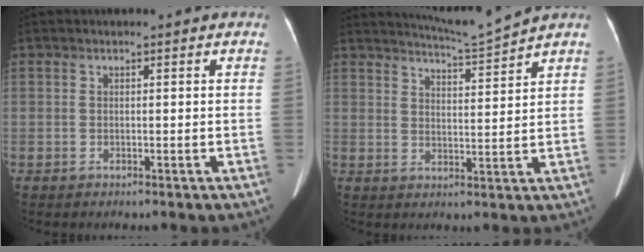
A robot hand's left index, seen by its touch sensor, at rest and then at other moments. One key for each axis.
{"total": 6.0, "fx": 5.6, "fy": -2.1, "fz": 0.4, "tx": -0.021, "ty": -0.022, "tz": 0.098}